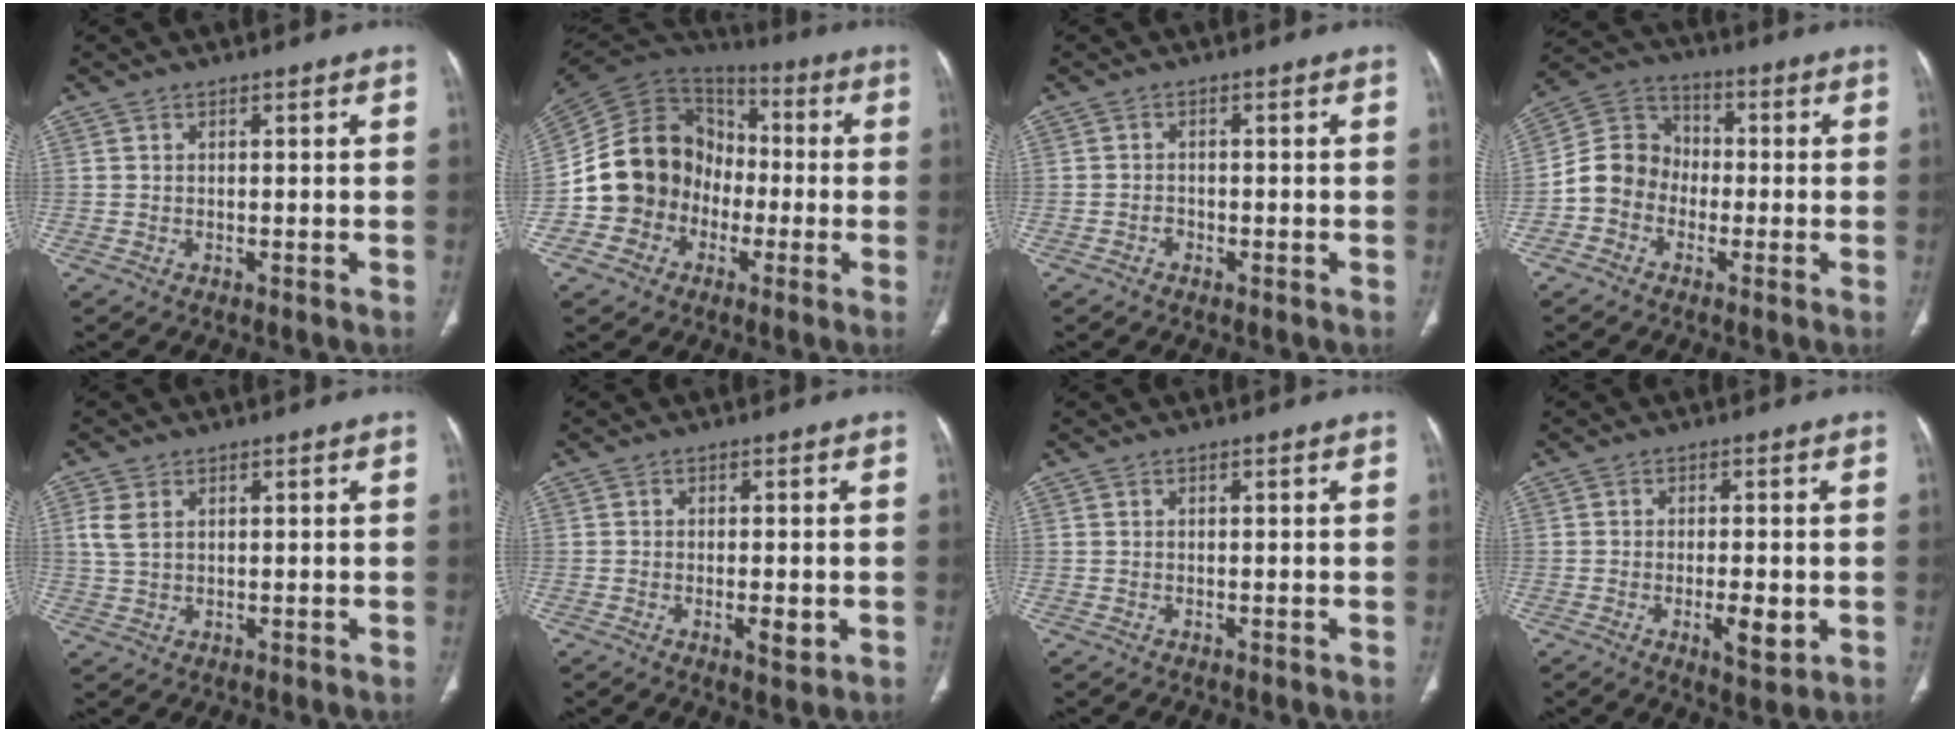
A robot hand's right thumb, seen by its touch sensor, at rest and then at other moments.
{"total": 17.4, "force": [-4.2, 15.3, 6.9], "torque": [-0.094, 0.062, -0.077]}
{"total": 1.2, "force": [-0.8, 0.9, 0.3], "torque": [-0.002, 0.006, -0.016]}
{"total": 9.2, "force": [-2.5, 8.1, 3.6], "torque": [-0.049, 0.037, -0.060]}
{"total": 3.6, "force": [1.3, 2.2, 2.5], "torque": [-0.060, 0.002, 0.032]}
{"total": 3.5, "force": [-0.9, 1.3, 3.1], "torque": [-0.046, -0.005, -0.013]}
{"total": 0.0}
{"total": 5.6, "force": [-1.4, 2.0, 5.0], "torque": [-0.074, -0.008, -0.019]}